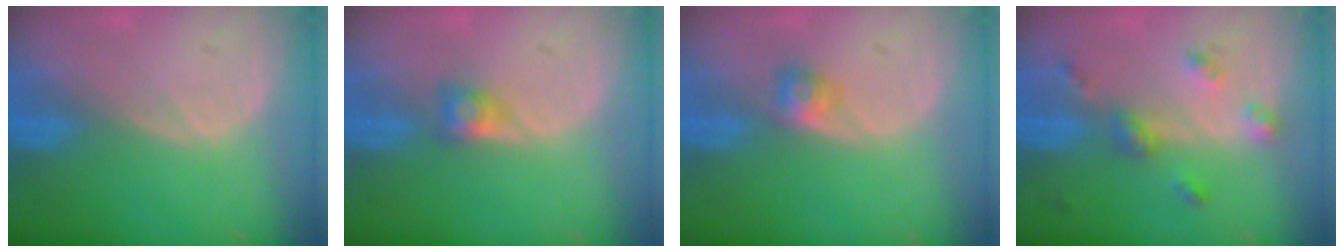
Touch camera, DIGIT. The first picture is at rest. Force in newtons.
{"total": 2.7, "press": 2.5, "slide": 1.1}
{"total": 2.6, "press": 2.3, "slide": 1.1}
{"total": 4.9, "press": 4.5, "slide": 2.0}